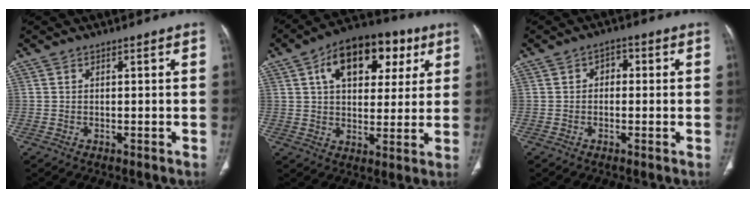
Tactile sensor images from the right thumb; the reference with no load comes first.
{"total": 18.0, "force": [7.2, 10.8, 12.5], "torque": [-0.145, 0.002, 0.107]}
{"total": 2.7, "force": [0.2, 2.0, 1.8], "torque": [-0.012, 0.012, -0.004]}